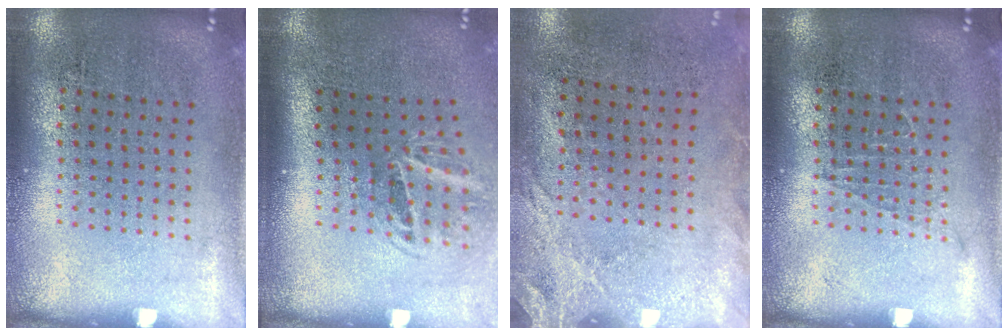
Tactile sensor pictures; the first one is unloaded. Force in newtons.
{"total": 1.9, "press": 1.2, "slide": 1.5}
{"total": 2.7, "press": 2.1, "slide": 1.7}
{"total": 0.5, "press": 0.5, "slide": 0.1}